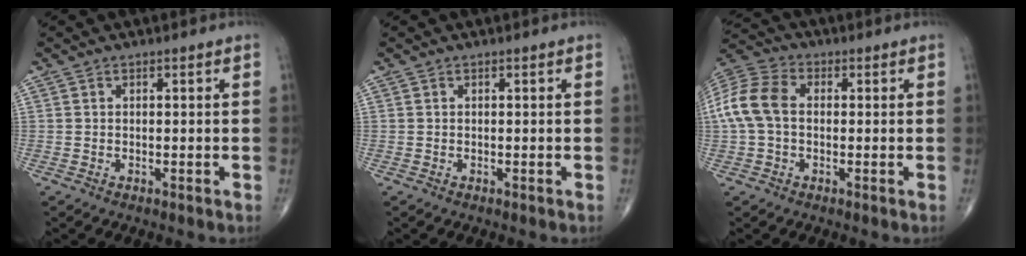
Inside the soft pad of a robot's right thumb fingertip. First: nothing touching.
{"total": 0.0}
{"total": 10.5, "force": [0.3, 7.3, 7.6], "torque": [-0.164, 0.029, -0.002]}